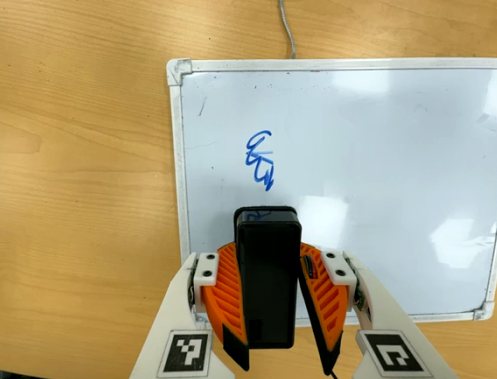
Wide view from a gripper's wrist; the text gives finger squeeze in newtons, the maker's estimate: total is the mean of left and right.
{"total": 10.6, "left": 9.7, "right": 11.6}